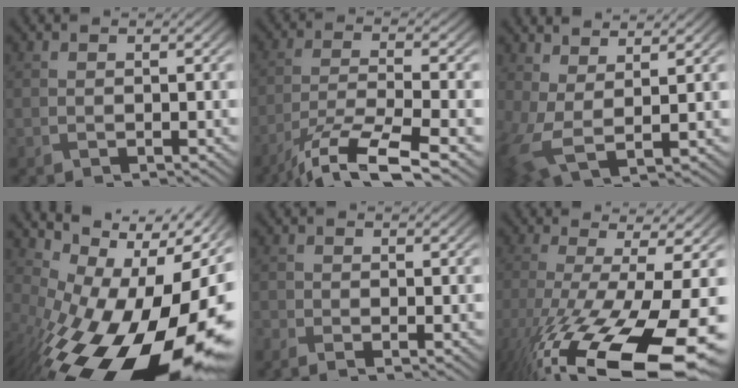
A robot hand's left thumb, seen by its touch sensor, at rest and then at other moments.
{"total": 10.5, "force": [-7.4, 2.1, 7.2], "torque": [-0.136, -0.006, -0.137]}
{"total": 6.4, "force": [1.8, 2.7, 5.5], "torque": [-0.140, -0.003, 0.031]}
{"total": 18.9, "force": [-4.6, 9.2, 15.8], "torque": [-0.244, -0.016, -0.079]}
{"total": 1.8, "force": [-1.3, 0.4, 1.1], "torque": [-0.030, -0.007, -0.030]}
{"total": 18.2, "force": [-8.2, 5.2, 15.4], "torque": [-0.303, -0.044, -0.125]}